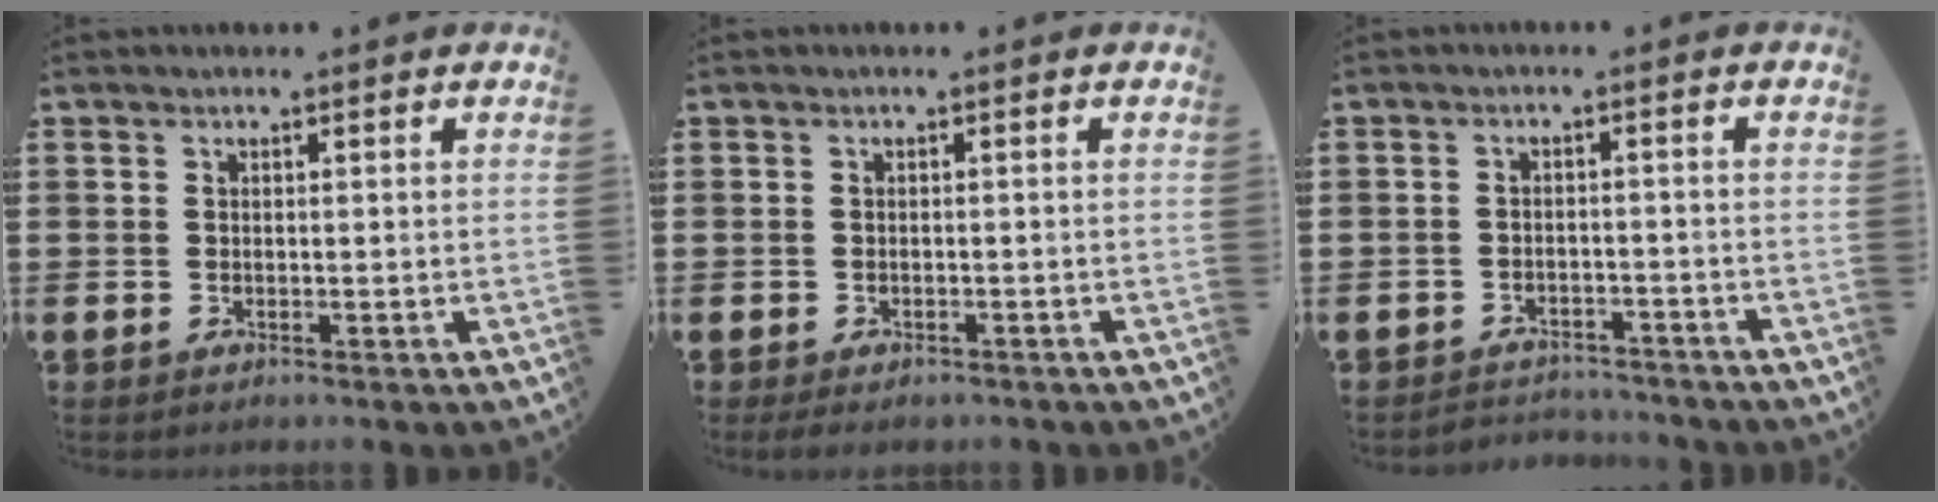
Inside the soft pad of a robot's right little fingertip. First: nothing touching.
{"total": 0.7, "force": [-0.6, 0.3, 0.3], "torque": [-0.007, 0.000, -0.013]}
{"total": 2.2, "force": [-2.2, 0.1, -0.4], "torque": [-0.002, 0.004, -0.050]}